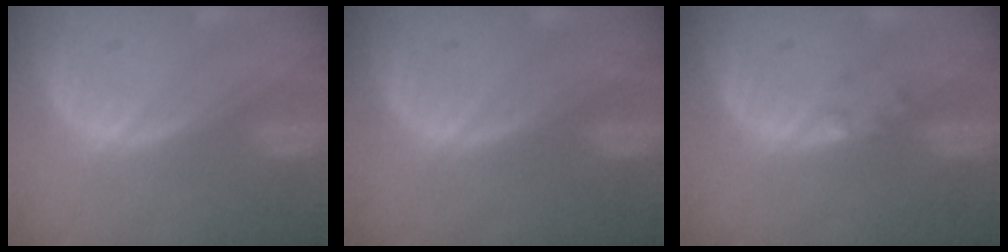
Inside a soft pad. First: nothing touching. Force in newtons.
{"total": 0.0}
{"total": 0.9, "press": 0.9, "slide": 0.1}